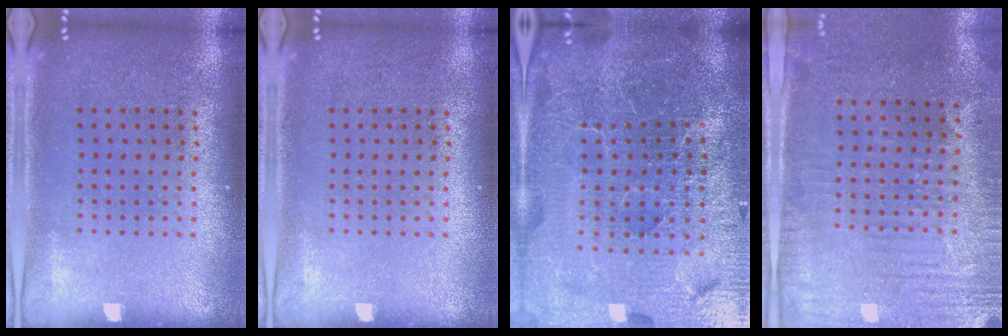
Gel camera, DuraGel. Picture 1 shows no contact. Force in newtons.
{"total": 0.0}
{"total": 6.7, "press": 5.8, "slide": 3.3}
{"total": 3.0, "press": 2.5, "slide": 1.6}